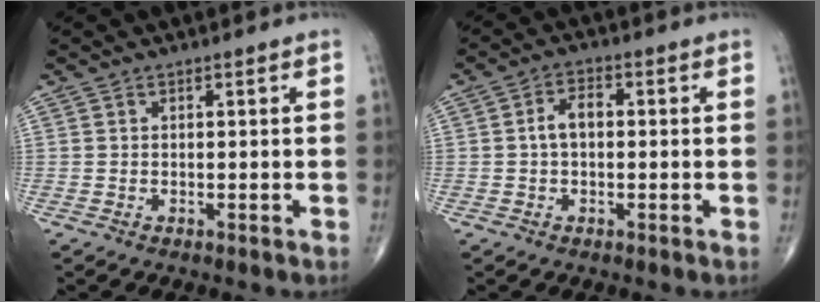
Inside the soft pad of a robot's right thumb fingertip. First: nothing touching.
{"total": 4.1, "force": [0.0, 2.5, 3.2], "torque": [-0.057, 0.016, -0.005]}